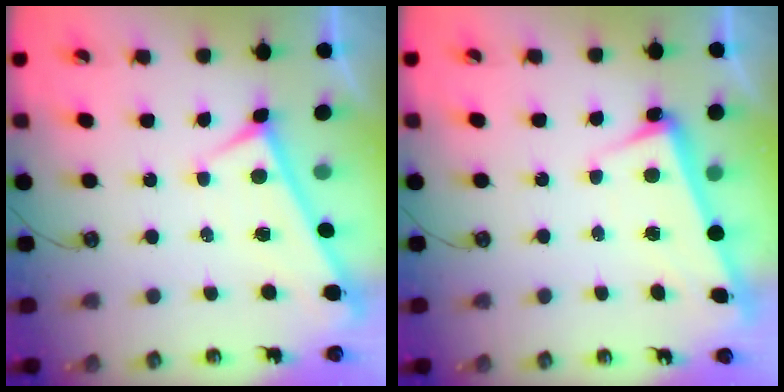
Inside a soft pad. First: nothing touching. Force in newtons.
{"total": 2.5, "press": 2.2, "slide": 1.1}